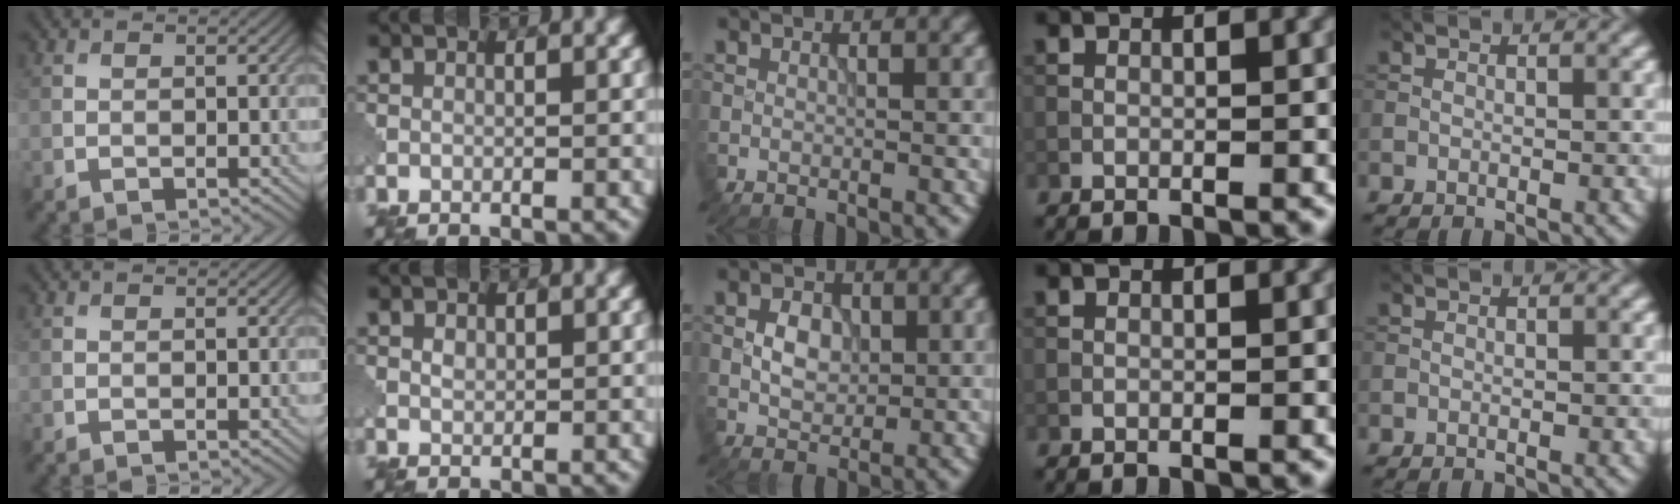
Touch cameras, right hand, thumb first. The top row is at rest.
{"index": {"total": 0.9, "force": [0.3, 0.6, 0.5], "torque": [-0.011, 0.000, 0.006]}, "middle": {"total": 2.8, "force": [0.2, 2.0, 2.0], "torque": [-0.035, 0.001, 0.002]}}